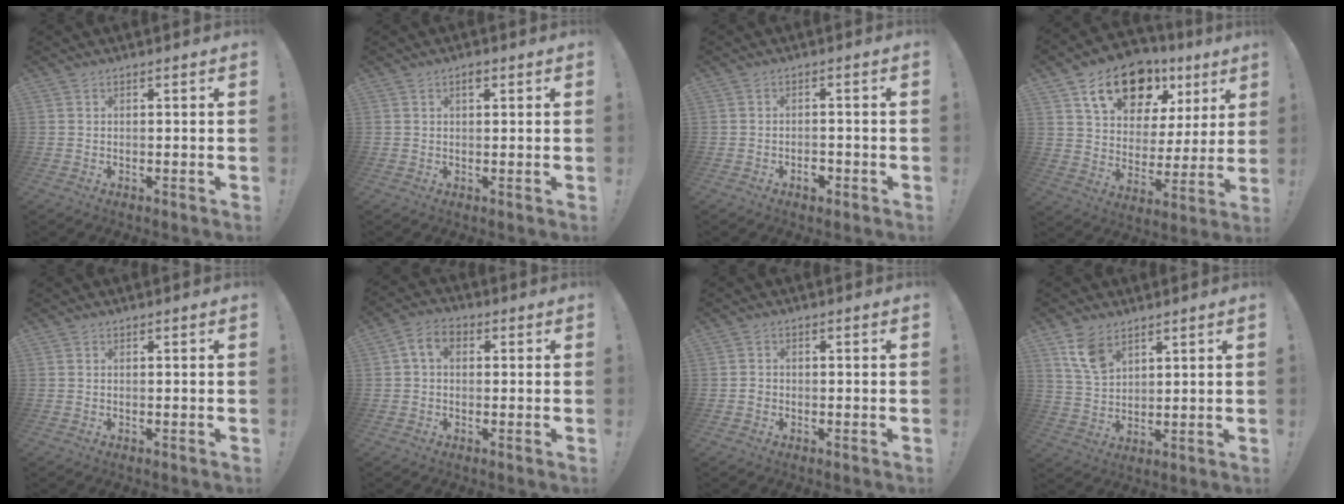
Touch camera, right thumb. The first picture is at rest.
{"total": 1.6, "force": [0.9, 0.9, 1.1], "torque": [-0.011, -0.003, 0.013]}
{"total": 2.7, "force": [-1.7, 1.5, 1.5], "torque": [-0.010, 0.007, -0.031]}
{"total": 17.4, "force": [10.6, 10.6, 9.0], "torque": [-0.137, -0.057, 0.189]}
{"total": 0.0}
{"total": 5.8, "force": [1.3, 4.1, 3.9], "torque": [-0.079, 0.008, 0.026]}
{"total": 1.3, "force": [-0.5, 1.2, 0.3], "torque": [-0.004, 0.006, -0.009]}
{"total": 8.6, "force": [5.5, 4.8, 4.6], "torque": [-0.084, -0.021, 0.109]}